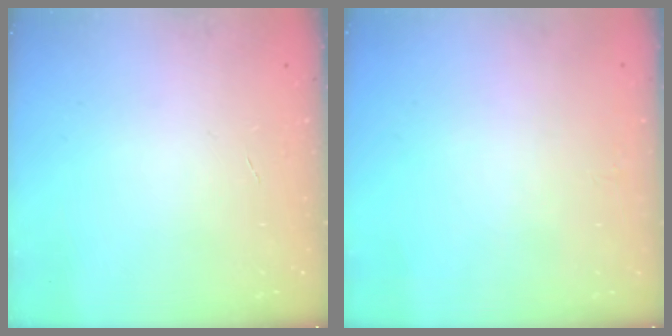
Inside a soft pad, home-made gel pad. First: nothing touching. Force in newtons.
{"total": 0.0}